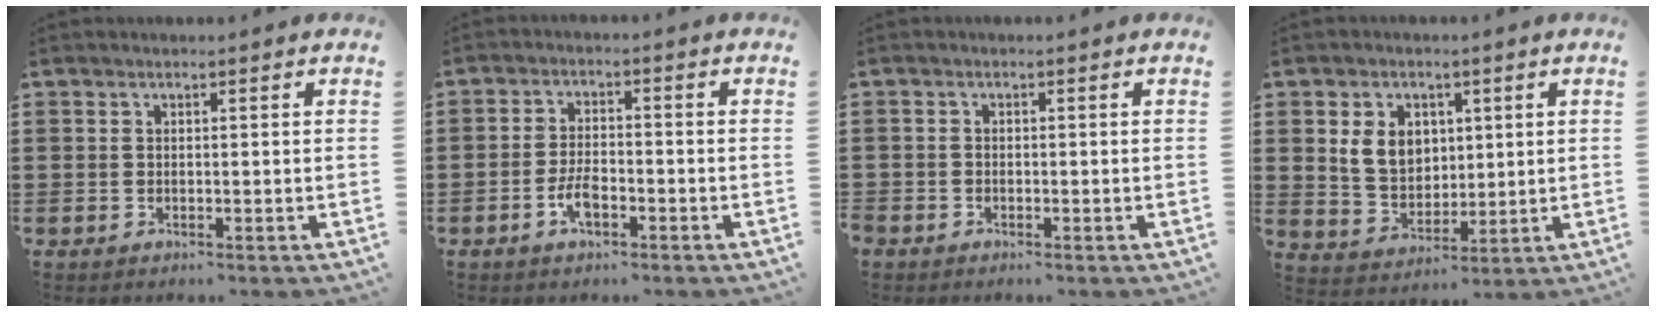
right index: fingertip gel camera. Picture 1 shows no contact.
{"total": 4.2, "force": [-1.9, 1.8, 3.2], "torque": [-0.077, -0.002, -0.041]}
{"total": 1.1, "force": [-0.9, 0.5, 0.0], "torque": [-0.003, 0.003, -0.021]}
{"total": 6.8, "force": [1.9, 5.5, 3.5], "torque": [-0.089, 0.013, 0.031]}